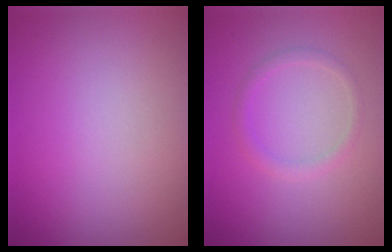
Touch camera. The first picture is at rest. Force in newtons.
{"total": 1.3, "press": 1.3, "slide": 0.1}